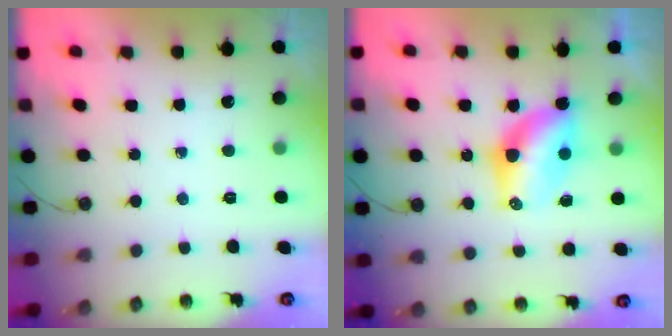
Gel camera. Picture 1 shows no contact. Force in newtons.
{"total": 7.6, "press": 7.6, "slide": 0.6}